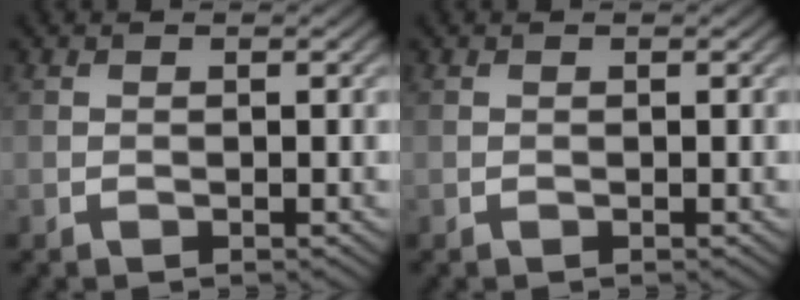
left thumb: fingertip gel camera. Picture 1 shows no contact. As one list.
[{"total": 0.0}]